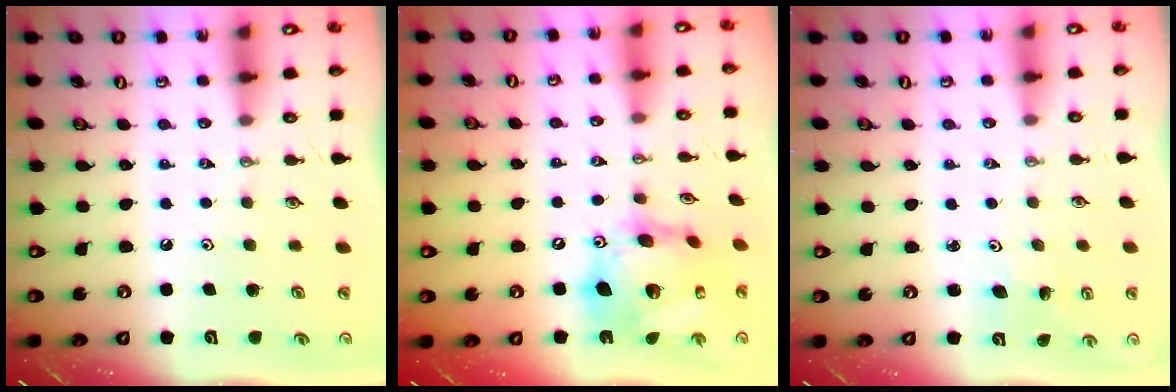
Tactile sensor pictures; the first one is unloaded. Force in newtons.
{"total": 19.2, "press": 19.1, "slide": 2.0}
{"total": 3.3, "press": 3.3, "slide": 0.3}